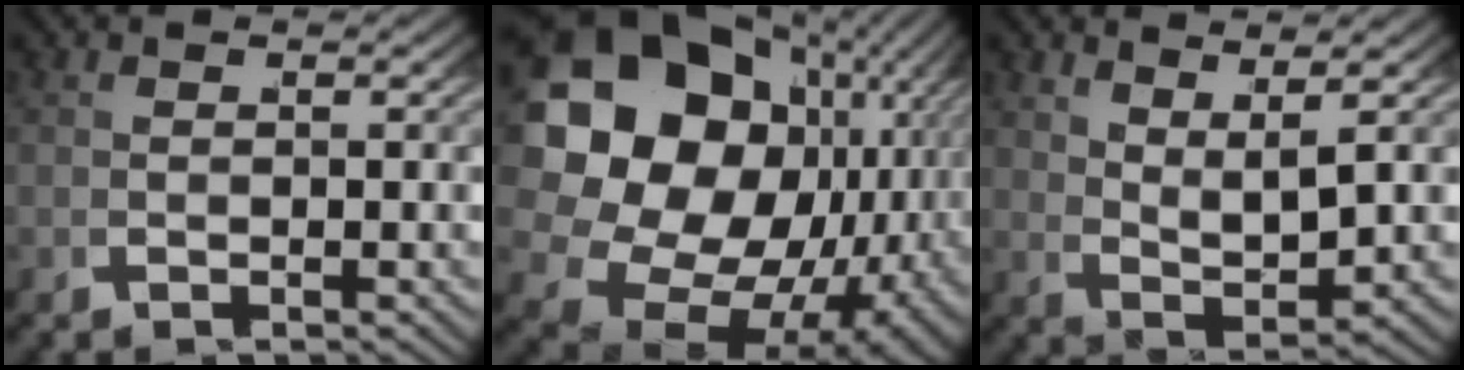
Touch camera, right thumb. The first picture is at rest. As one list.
[{"total": 26.7, "force": [-0.9, 19.5, 18.3], "torque": [-0.355, -0.054, 0.009]}, {"total": 3.6, "force": [1.8, 1.2, 2.9], "torque": [-0.055, -0.004, 0.042]}]